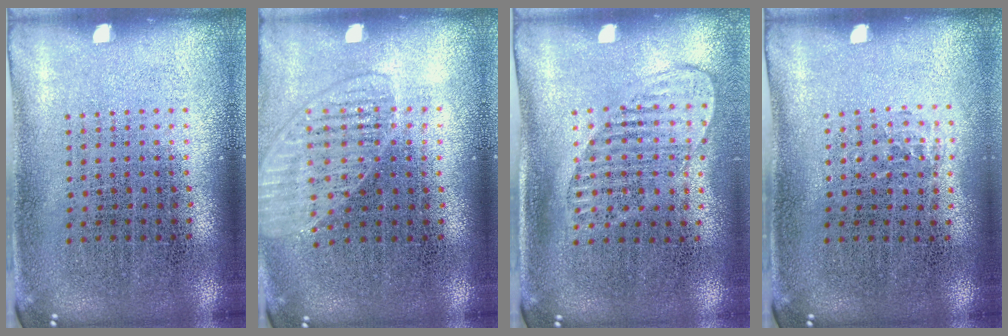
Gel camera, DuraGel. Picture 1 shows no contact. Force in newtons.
{"total": 1.4, "press": 1.4, "slide": 0.3}
{"total": 1.4, "press": 1.2, "slide": 0.8}
{"total": 0.6, "press": 0.4, "slide": 0.3}